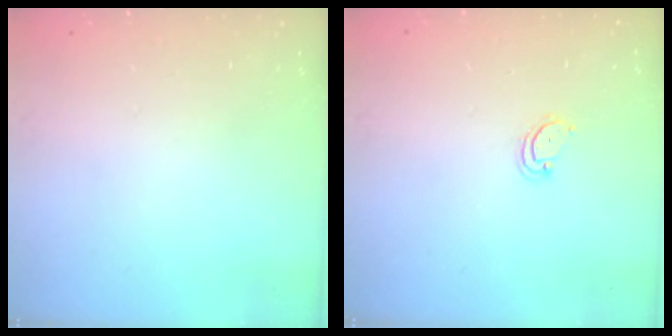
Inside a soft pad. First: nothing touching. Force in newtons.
{"total": 3.3, "press": 3.3, "slide": 0.2}